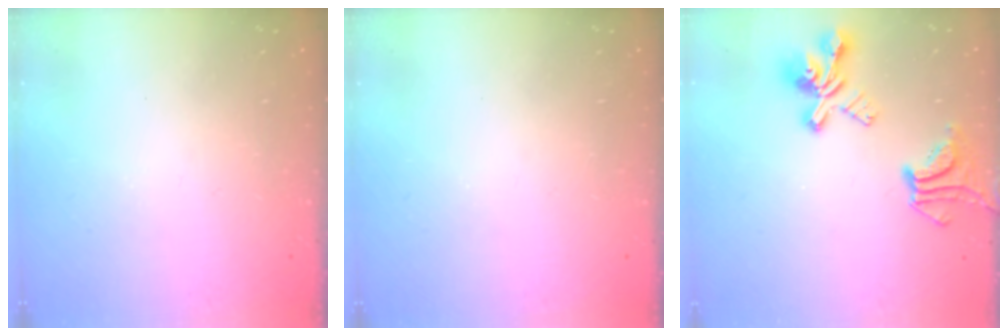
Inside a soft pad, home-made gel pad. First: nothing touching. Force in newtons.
{"total": 0.0}
{"total": 5.9, "press": 5.7, "slide": 1.7}